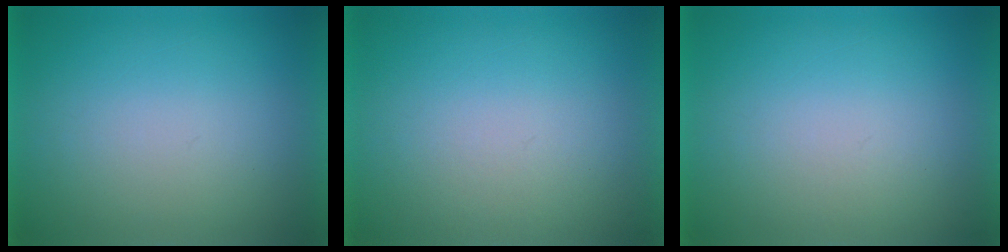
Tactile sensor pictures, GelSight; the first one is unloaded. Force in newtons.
{"total": 1.3}
{"total": 1.1}